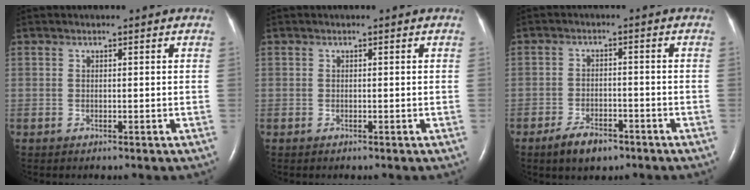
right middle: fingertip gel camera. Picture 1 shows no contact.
{"total": 0.0}
{"total": 5.0, "force": [-3.5, 2.2, 2.8], "torque": [-0.057, 0.000, -0.054]}